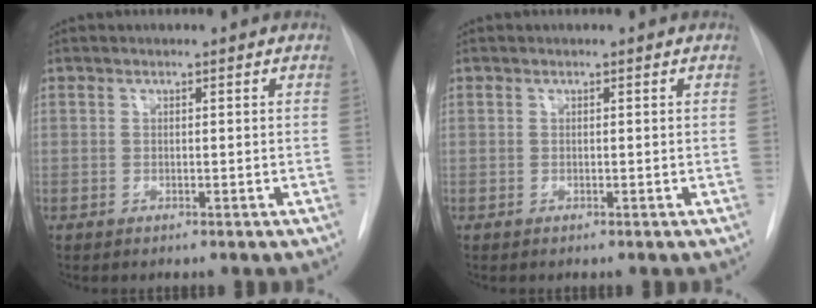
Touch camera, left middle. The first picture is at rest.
{"total": 0.0}